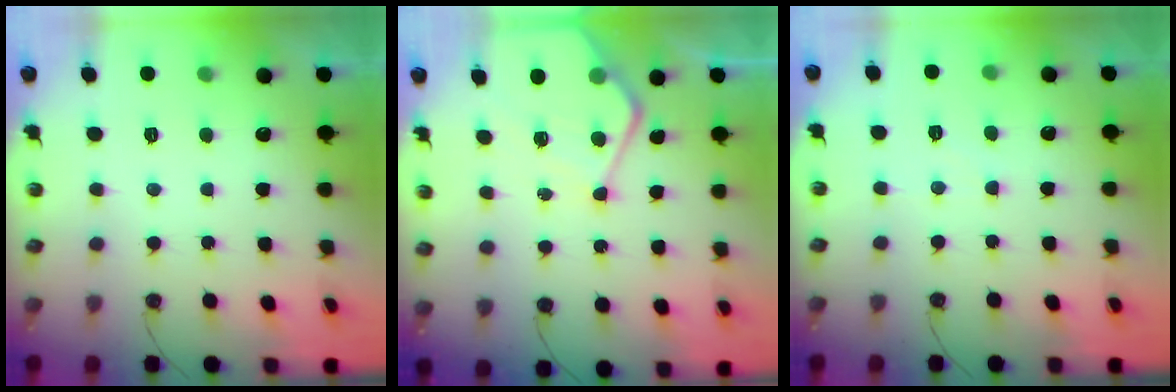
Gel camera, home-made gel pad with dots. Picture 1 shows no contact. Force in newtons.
{"total": 11.0, "press": 10.9, "slide": 1.3}
{"total": 2.4, "press": 2.4, "slide": 0.5}